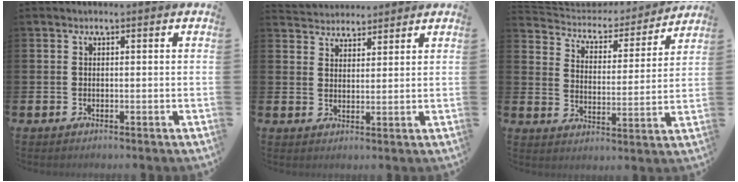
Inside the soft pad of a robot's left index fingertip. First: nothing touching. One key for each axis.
{"total": 3.7, "fx": 3.5, "fy": 0.9, "fz": -0.5, "tx": -0.007, "ty": -0.014, "tz": 0.066}
{"total": 4.8, "fx": 4.3, "fy": 2.1, "fz": 0.5, "tx": -0.040, "ty": -0.037, "tz": 0.067}